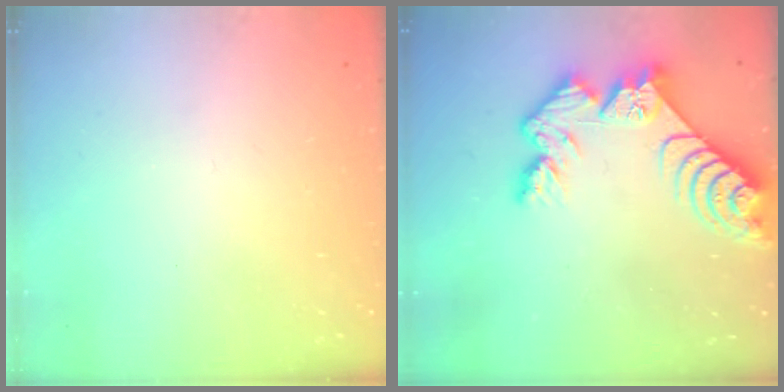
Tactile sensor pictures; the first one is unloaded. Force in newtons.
{"total": 11.8, "press": 11.8, "slide": 1.1}